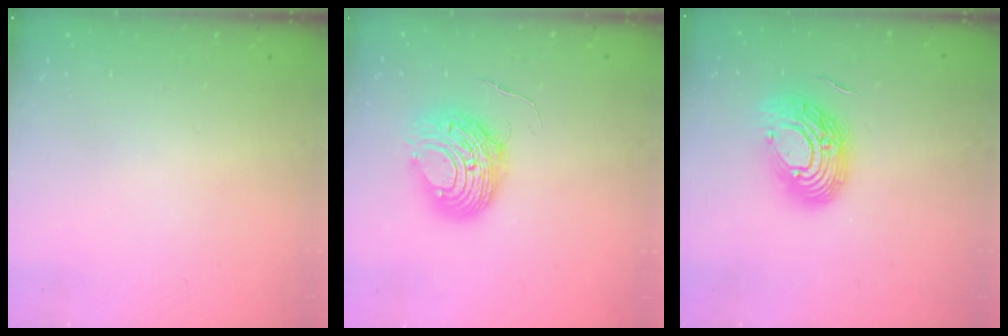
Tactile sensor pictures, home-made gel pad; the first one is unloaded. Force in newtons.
{"total": 8.7, "press": 8.7, "slide": 0.9}
{"total": 14.8, "press": 14.7, "slide": 1.5}